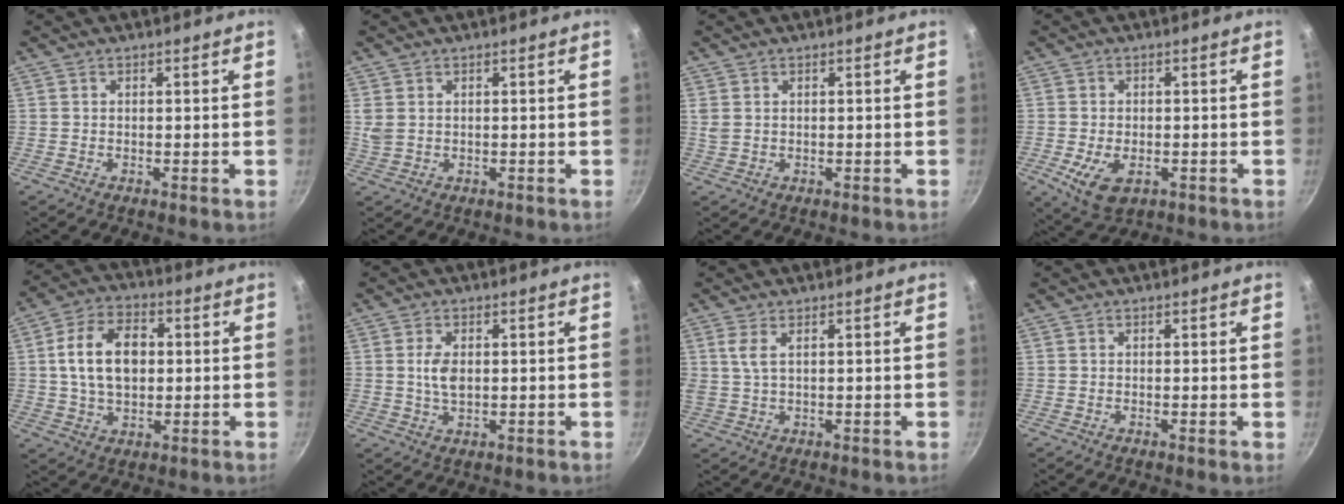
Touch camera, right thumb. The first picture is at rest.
{"total": 2.3, "force": [0.6, 1.7, 1.4], "torque": [-0.027, 0.000, 0.017]}
{"total": 1.5, "force": [0.5, 1.1, 0.8], "torque": [-0.015, 0.002, 0.012]}
{"total": 7.3, "force": [-2.3, 4.3, 5.4], "torque": [-0.097, -0.006, -0.033]}
{"total": 12.9, "force": [1.5, 8.5, 9.5], "torque": [-0.145, 0.016, 0.017]}
{"total": 4.2, "force": [0.4, 2.5, 3.4], "torque": [-0.060, -0.002, 0.006]}
{"total": 3.0, "force": [1.0, 0.9, 2.6], "torque": [-0.056, -0.001, 0.024]}
{"total": 0.0}